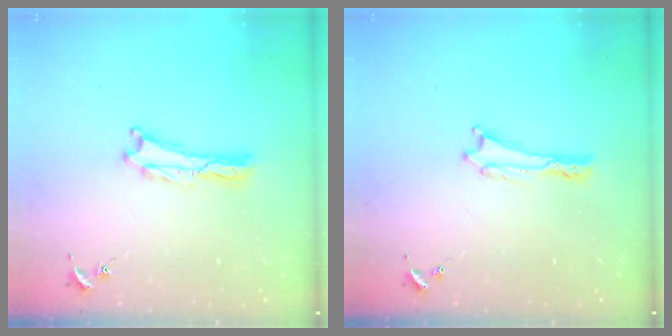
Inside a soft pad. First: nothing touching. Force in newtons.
{"total": 0.0}